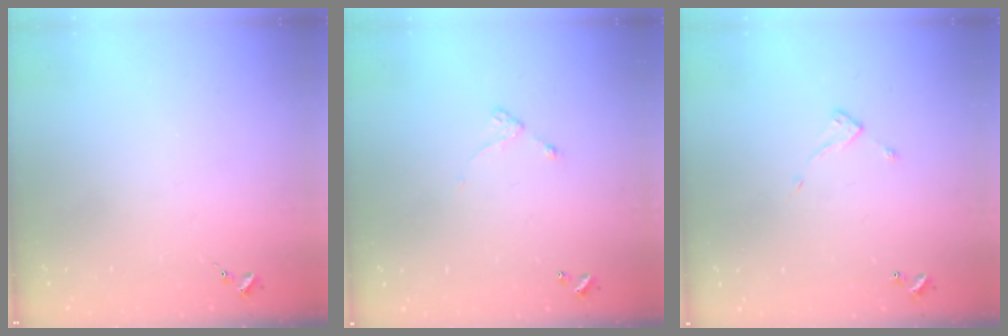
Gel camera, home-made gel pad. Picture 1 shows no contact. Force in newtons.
{"total": 4.0, "press": 4.0, "slide": 0.3}
{"total": 4.7, "press": 4.7, "slide": 0.3}